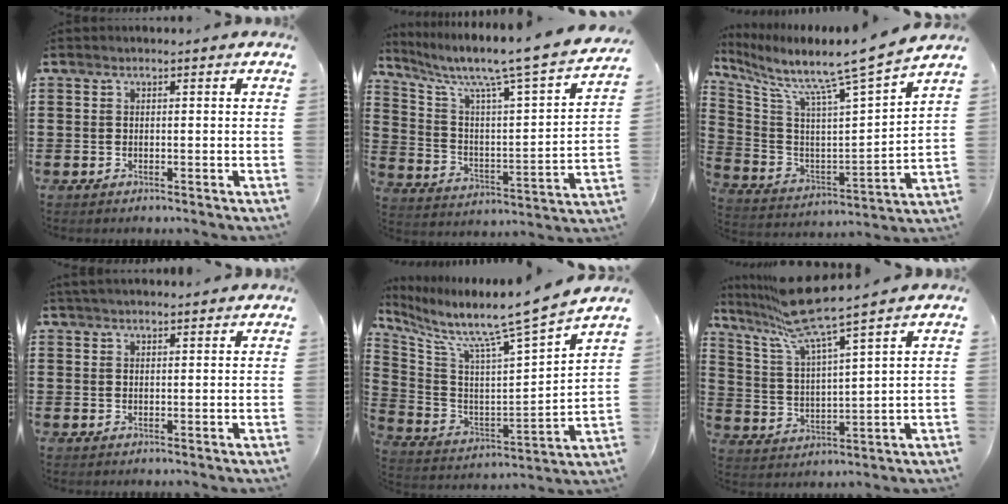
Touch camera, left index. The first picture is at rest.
{"total": 7.1, "force": [5.9, -0.1, 3.9], "torque": [-0.104, -0.056, 0.086]}
{"total": 9.1, "force": [8.0, -0.4, 4.3], "torque": [-0.111, -0.075, 0.121]}
{"total": 1.9, "force": [1.8, 0.2, 0.6], "torque": [-0.014, 0.003, 0.035]}
{"total": 8.5, "force": [7.6, -0.9, 3.6], "torque": [-0.097, -0.079, 0.113]}
{"total": 9.4, "force": [7.7, 0.2, 5.3], "torque": [-0.132, -0.035, 0.133]}